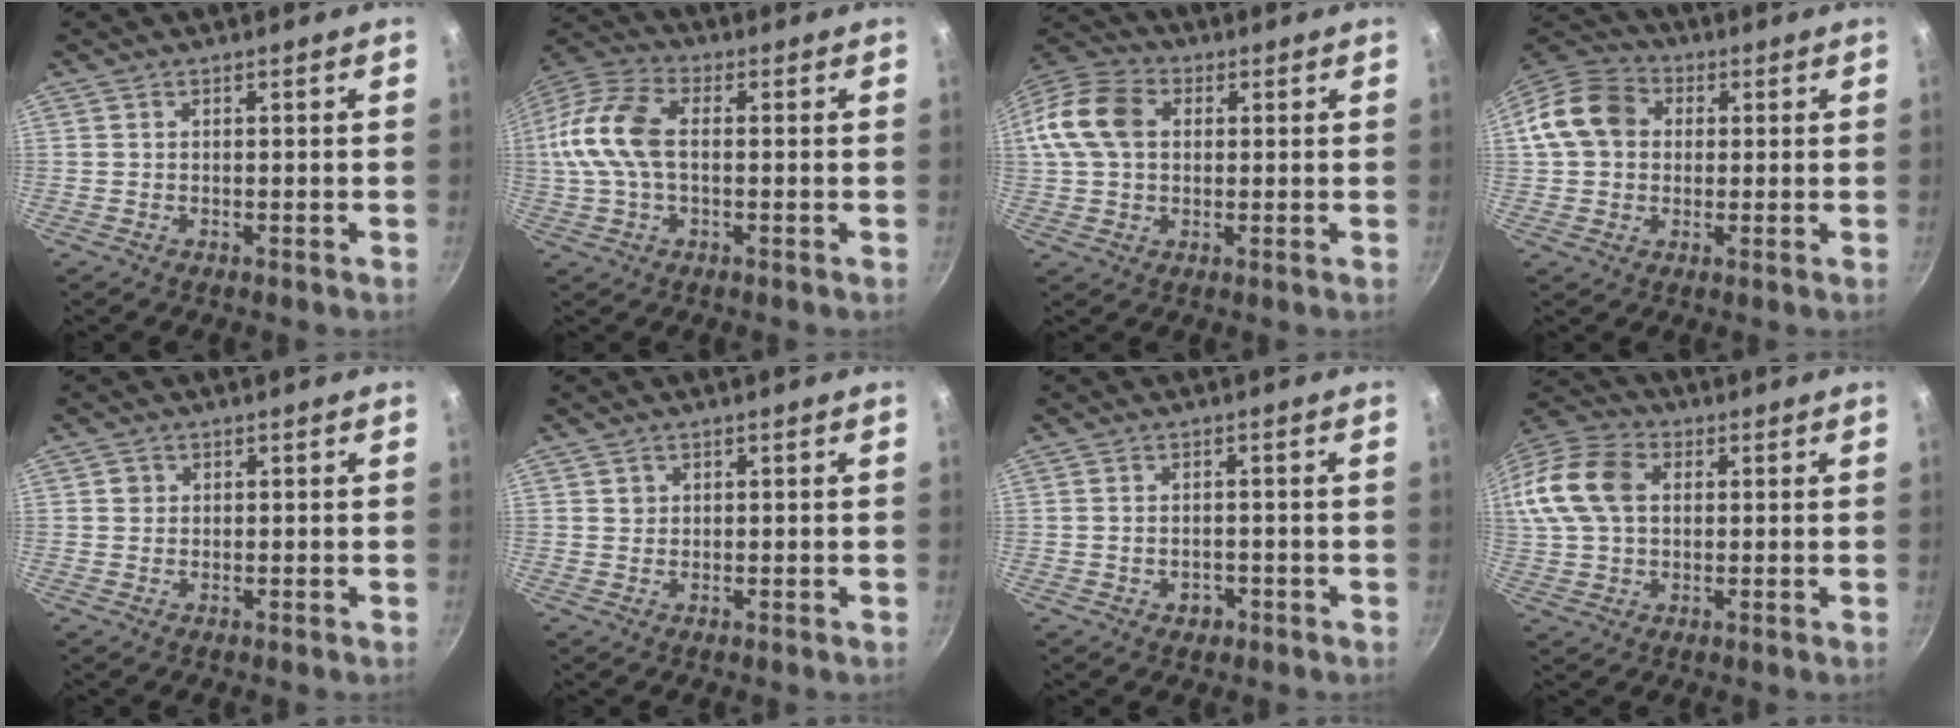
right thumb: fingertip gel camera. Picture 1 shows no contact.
{"total": 13.7, "force": [0.6, 7.8, 11.2], "torque": [-0.230, 0.030, -0.006]}
{"total": 12.4, "force": [2.0, 9.1, 8.2], "torque": [-0.147, 0.022, 0.020]}
{"total": 11.8, "force": [1.6, 9.7, 6.5], "torque": [-0.095, 0.025, 0.011]}
{"total": 1.4, "force": [0.3, 1.3, 0.3], "torque": [0.000, 0.003, 0.001]}
{"total": 1.2, "force": [0.5, 1.1, 0.2], "torque": [0.004, 0.004, 0.006]}
{"total": 2.4, "force": [-1.0, 1.9, 1.2], "torque": [-0.014, 0.009, -0.008]}
{"total": 17.5, "force": [3.3, 12.6, 11.7], "torque": [-0.252, 0.031, 0.049]}